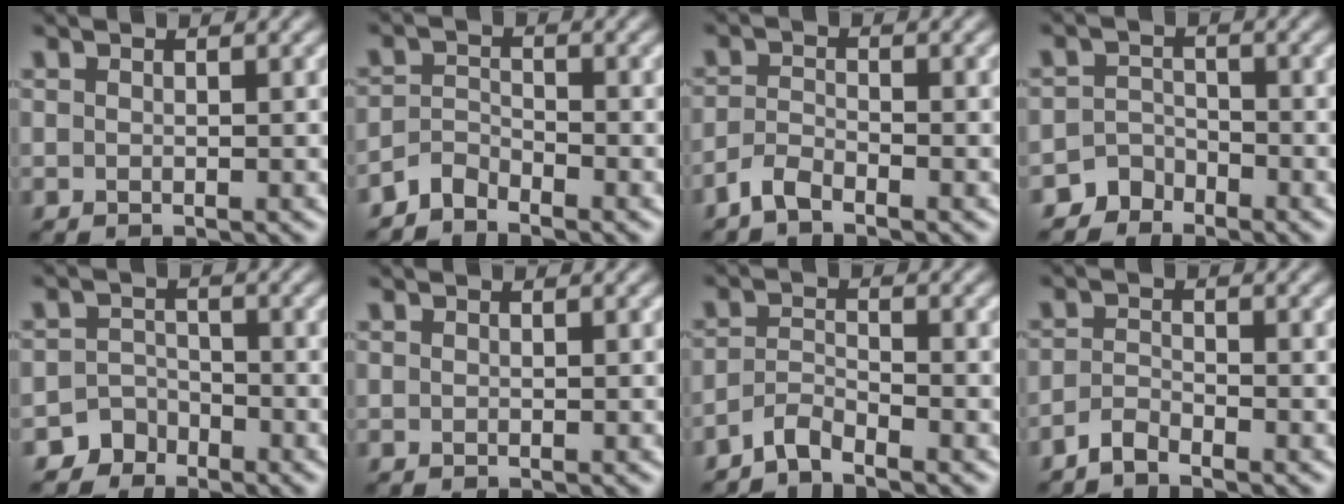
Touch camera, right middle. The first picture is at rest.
{"total": 2.2, "force": [-2.0, 0.6, 0.5], "torque": [-0.010, 0.006, -0.048]}
{"total": 2.0, "force": [-1.7, 0.5, 1.0], "torque": [-0.027, 0.003, -0.041]}
{"total": 2.3, "force": [-1.9, 1.2, -0.2], "torque": [0.012, 0.010, -0.040]}
{"total": 2.6, "force": [-2.1, 1.6, -0.2], "torque": [0.018, 0.008, -0.039]}
{"total": 0.0}
{"total": 2.3, "force": [-2.1, 0.3, 0.9], "torque": [-0.019, 0.005, -0.048]}
{"total": 1.7, "force": [-1.5, 0.3, 0.7], "torque": [-0.019, 0.003, -0.036]}